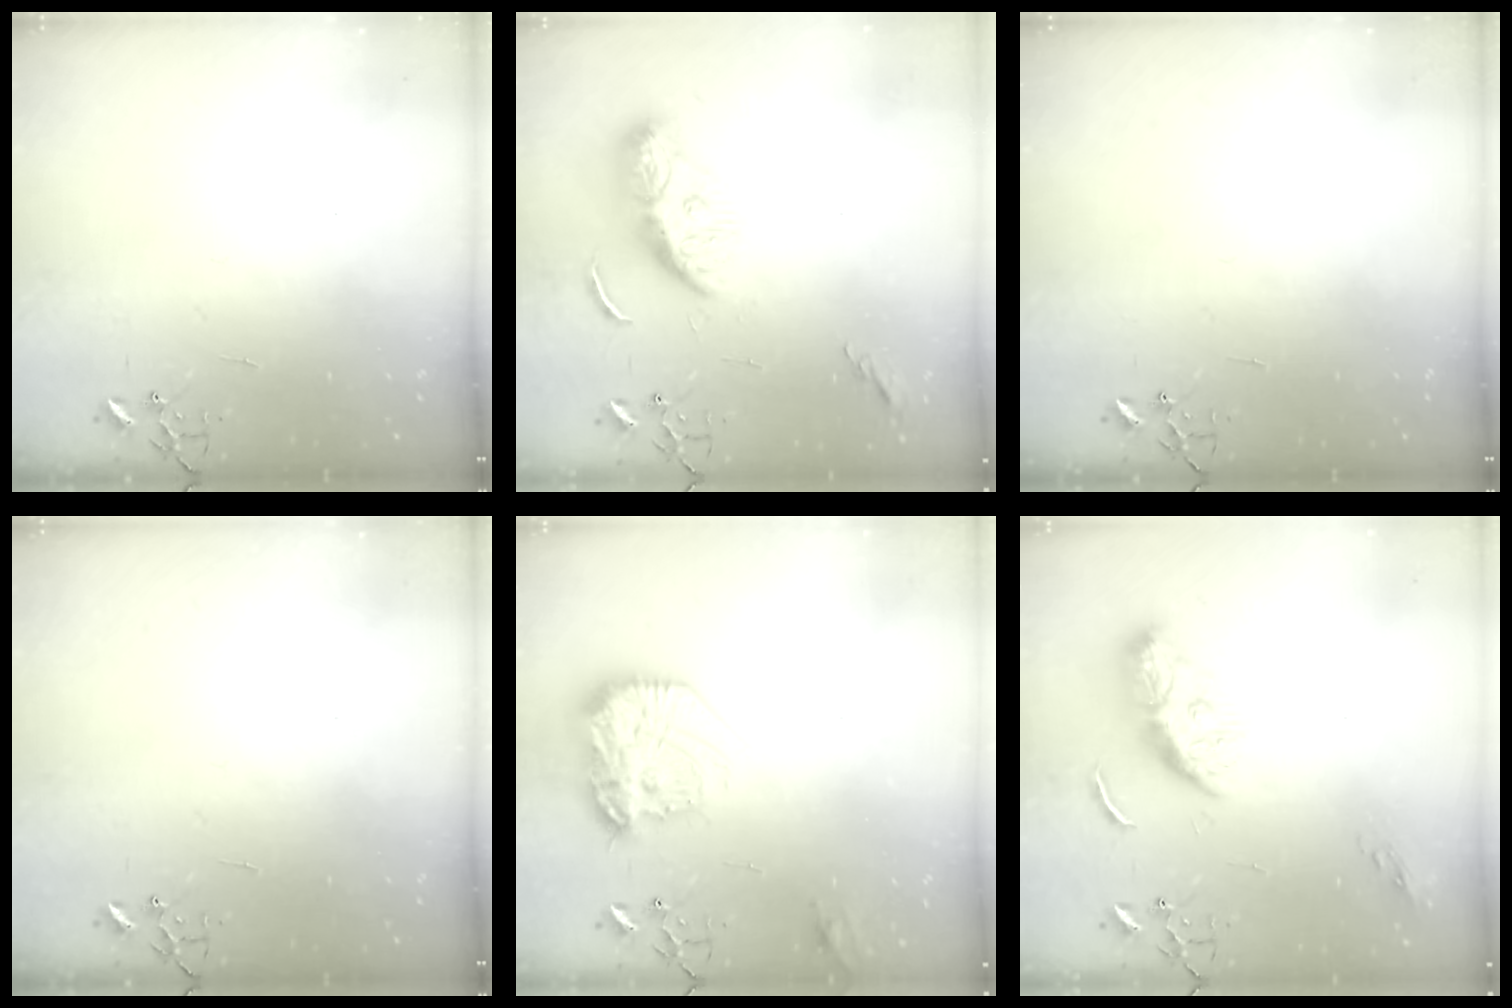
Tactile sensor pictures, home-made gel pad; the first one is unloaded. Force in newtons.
{"total": 9.9, "press": 9.9, "slide": 1.1}
{"total": 0.0}
{"total": 0.0}
{"total": 18.8, "press": 18.7, "slide": 1.2}
{"total": 11.0, "press": 11.0, "slide": 0.2}